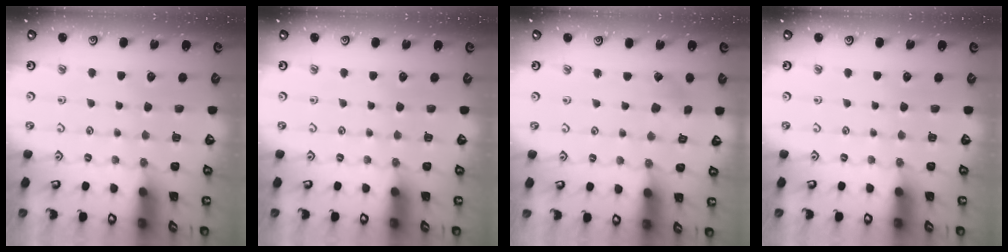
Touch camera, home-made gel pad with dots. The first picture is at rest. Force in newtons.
{"total": 0.0}
{"total": 1.9, "press": 1.9, "slide": 0.2}
{"total": 0.0}